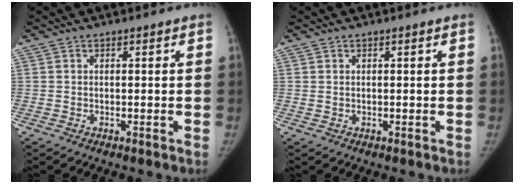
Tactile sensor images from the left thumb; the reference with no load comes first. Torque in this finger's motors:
{"motor_torque": [-0.03, -0.02, 0.21, -0.30, -0.07]}